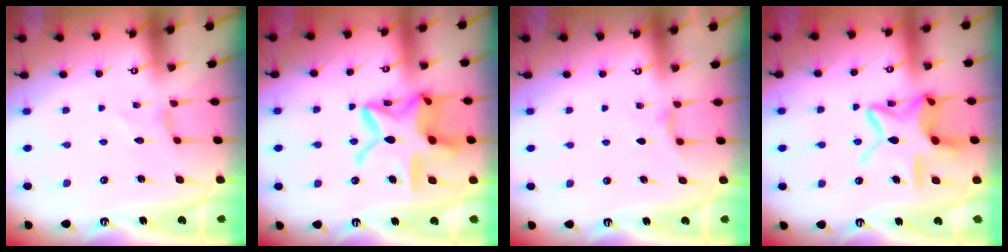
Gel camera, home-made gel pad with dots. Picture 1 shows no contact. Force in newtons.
{"total": 20.8, "press": 20.8, "slide": 1.7}
{"total": 4.2, "press": 4.2, "slide": 0.5}
{"total": 16.0, "press": 15.9, "slide": 1.3}